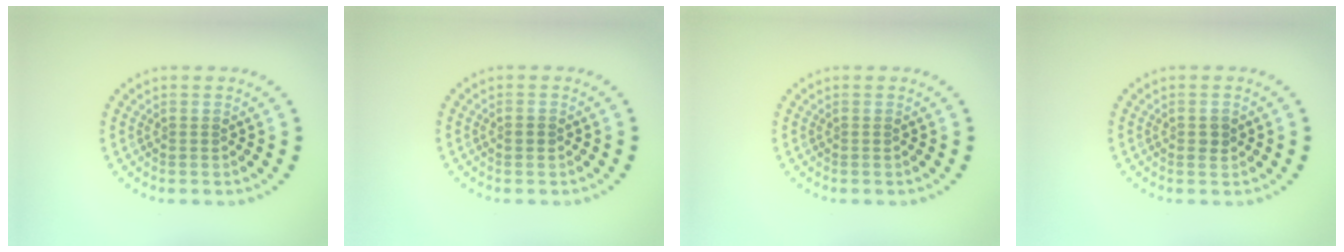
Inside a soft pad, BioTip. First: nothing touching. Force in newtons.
{"total": 0.8, "press": 0.8, "slide": 0.1}
{"total": 0.0}
{"total": 1.0, "press": 1.0, "slide": 0.1}